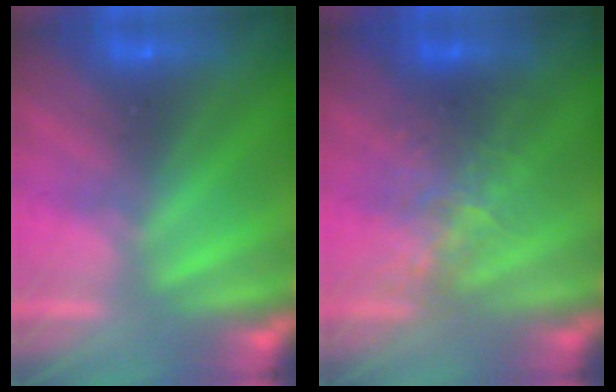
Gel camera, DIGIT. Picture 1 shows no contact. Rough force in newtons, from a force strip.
{"total": 2.5}